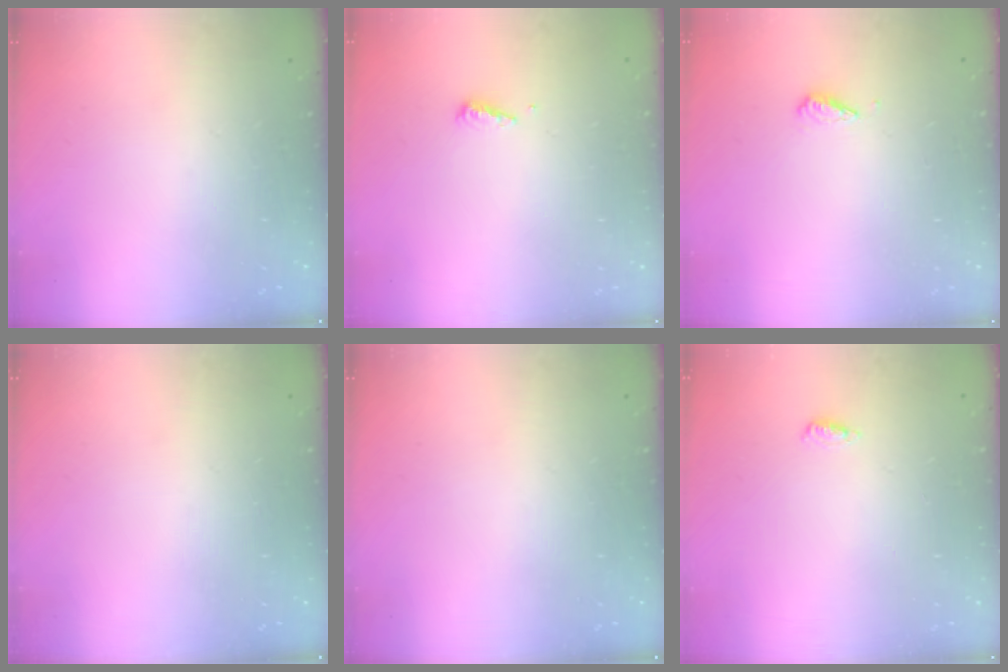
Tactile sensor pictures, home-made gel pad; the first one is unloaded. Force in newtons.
{"total": 3.6, "press": 3.6, "slide": 0.4}
{"total": 3.6, "press": 3.6, "slide": 0.5}
{"total": 0.0}
{"total": 0.0}
{"total": 4.4, "press": 4.1, "slide": 1.5}